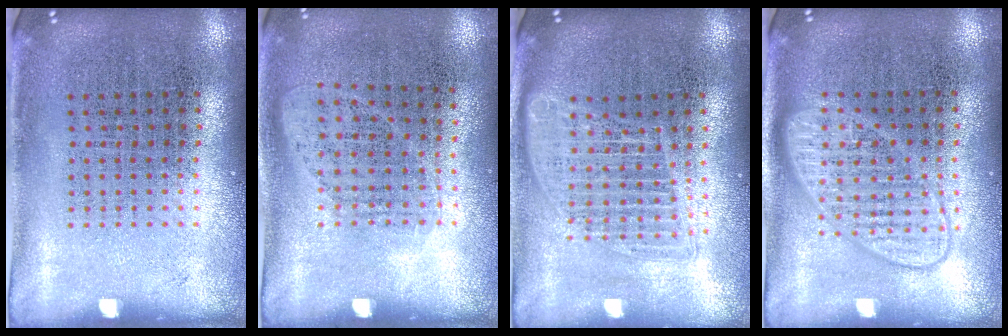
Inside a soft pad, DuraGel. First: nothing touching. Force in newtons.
{"total": 1.0, "press": 0.9, "slide": 0.5}
{"total": 1.6, "press": 1.4, "slide": 0.8}
{"total": 2.0, "press": 1.9, "slide": 0.3}